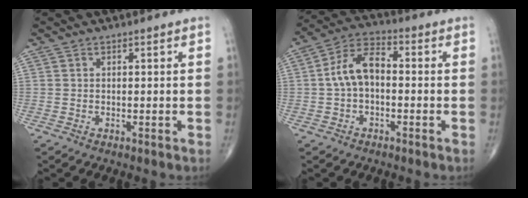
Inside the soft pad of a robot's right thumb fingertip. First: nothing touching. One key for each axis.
{"total": 8.4, "fx": -0.4, "fy": 5.0, "fz": 6.7, "tx": -0.122, "ty": 0.031, "tz": -0.019}